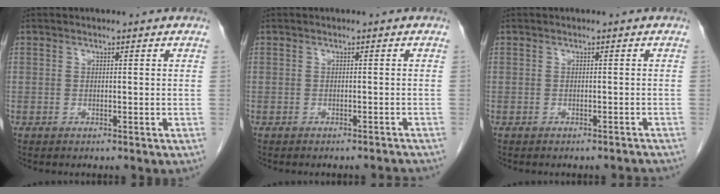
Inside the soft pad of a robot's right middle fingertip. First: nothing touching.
{"total": 2.6, "force": [-2.6, 0.0, 0.4], "torque": [-0.007, -0.008, -0.031]}
{"total": 2.2, "force": [-2.2, 0.2, 0.3], "torque": [-0.006, -0.006, -0.026]}